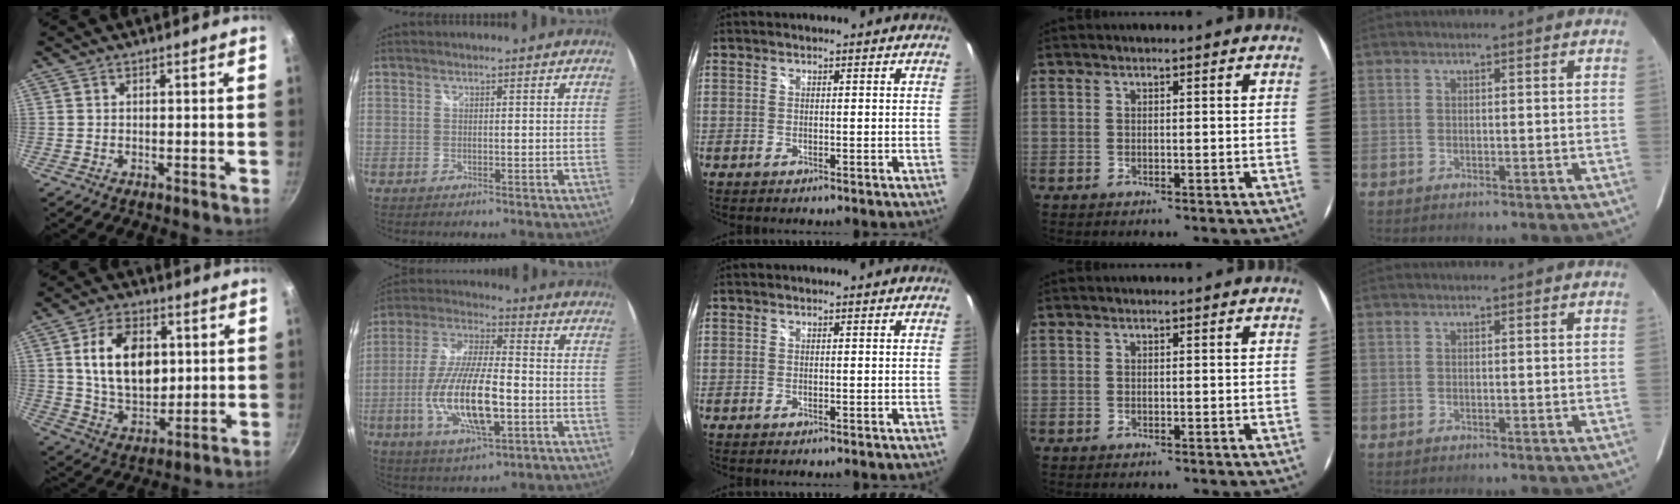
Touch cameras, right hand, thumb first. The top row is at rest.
{"thumb": {"total": 15.0, "force": [3.1, 10.0, 10.8], "torque": [-0.155, -0.012, 0.058]}, "index": {"total": 16.6, "force": [-4.3, 5.1, 15.2], "torque": [-0.312, -0.013, -0.077]}}